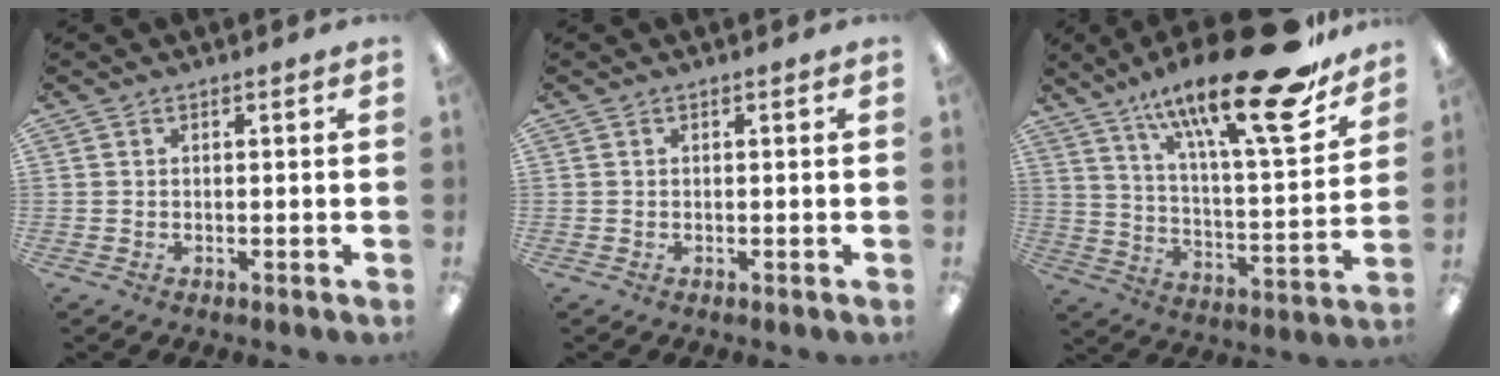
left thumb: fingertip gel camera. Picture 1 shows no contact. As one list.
[{"total": 0.0}, {"total": 25.2, "force": [17.8, 5.3, 17.1], "torque": [-0.263, -0.115, 0.282]}]